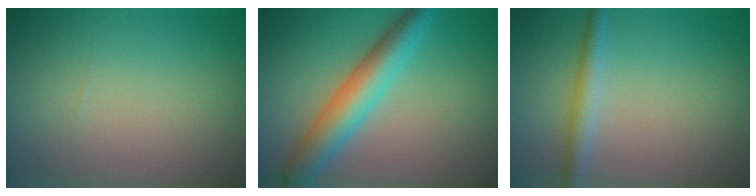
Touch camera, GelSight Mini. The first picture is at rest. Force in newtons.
{"total": 5.9, "press": 5.9, "slide": 0.2}
{"total": 2.4, "press": 2.4, "slide": 0.0}